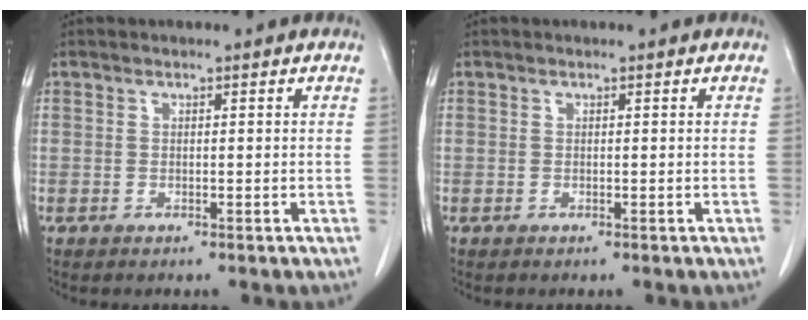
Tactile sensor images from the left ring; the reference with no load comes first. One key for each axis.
{"total": 0.0}